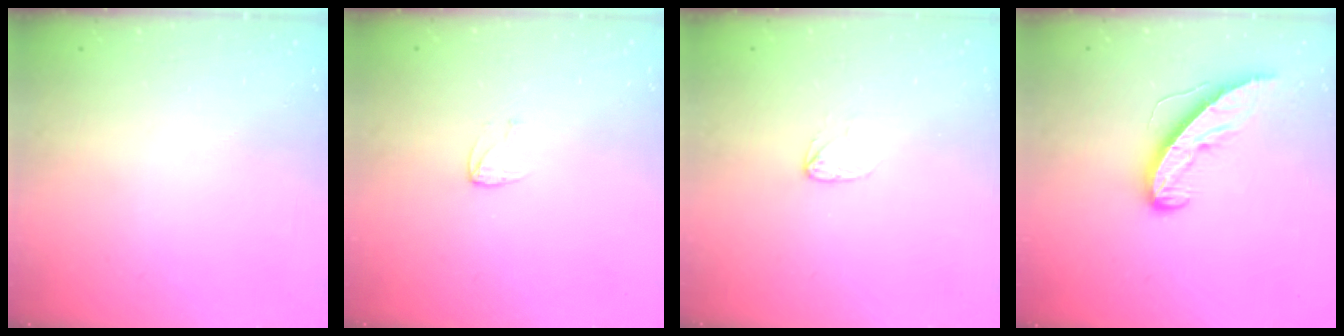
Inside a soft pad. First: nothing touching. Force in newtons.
{"total": 3.2, "press": 3.2, "slide": 0.3}
{"total": 3.5, "press": 3.5, "slide": 0.3}
{"total": 8.3, "press": 8.3, "slide": 0.5}